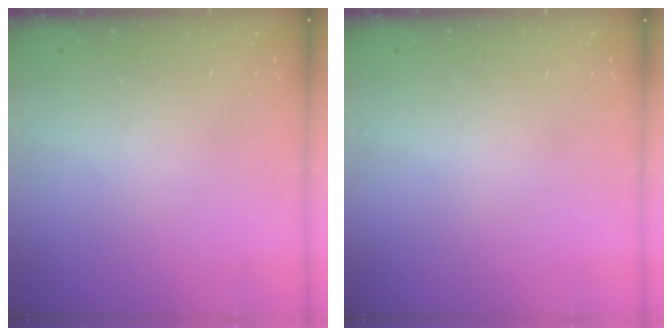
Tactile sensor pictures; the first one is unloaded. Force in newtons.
{"total": 0.0}